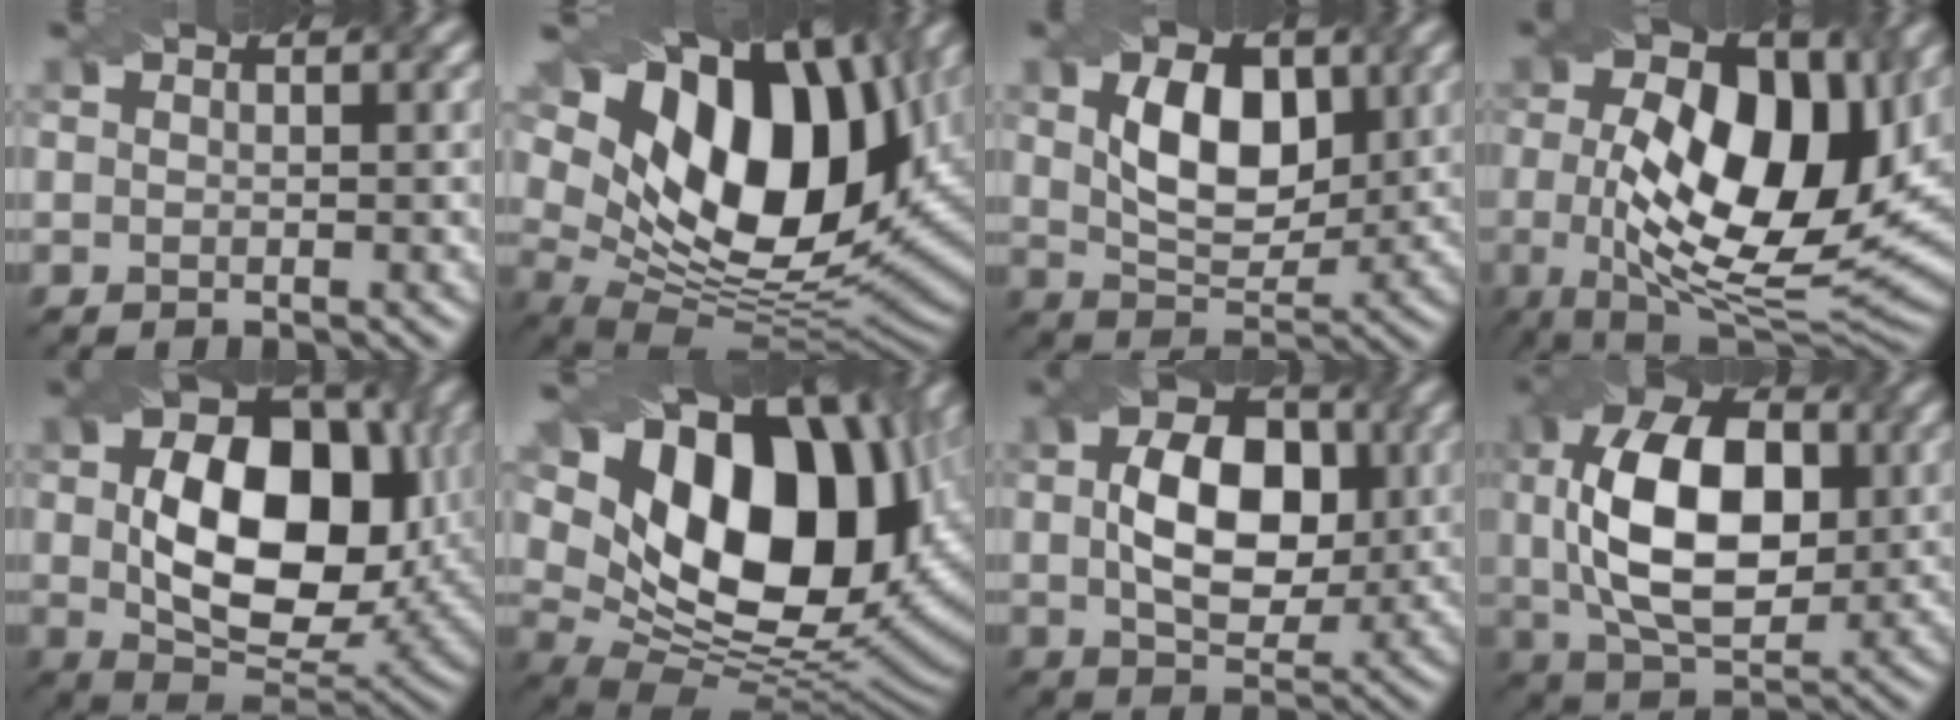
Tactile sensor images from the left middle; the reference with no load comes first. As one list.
[{"total": 16.4, "force": [5.5, 9.9, 11.8], "torque": [-0.217, 0.018, 0.116]}, {"total": 5.0, "force": [0.4, 3.1, 4.0], "torque": [-0.081, 0.010, 0.021]}, {"total": 13.3, "force": [0.1, 6.3, 11.7], "torque": [-0.189, 0.003, 0.009]}, {"total": 12.1, "force": [0.3, 7.9, 9.2], "torque": [-0.155, 0.005, 0.029]}, {"total": 16.9, "force": [4.8, 10.9, 11.9], "torque": [-0.189, 0.017, 0.105]}, {"total": 6.8, "force": [-0.3, 4.4, 5.2], "torque": [-0.094, 0.018, 0.005]}, {"total": 10.5, "force": [0.1, 6.2, 8.5], "torque": [-0.171, 0.022, 0.014]}]